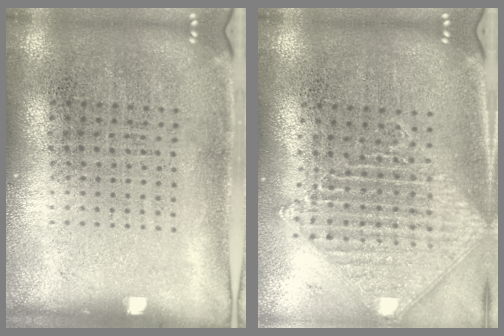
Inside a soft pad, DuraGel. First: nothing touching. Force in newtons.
{"total": 1.5, "press": 1.3, "slide": 0.6}